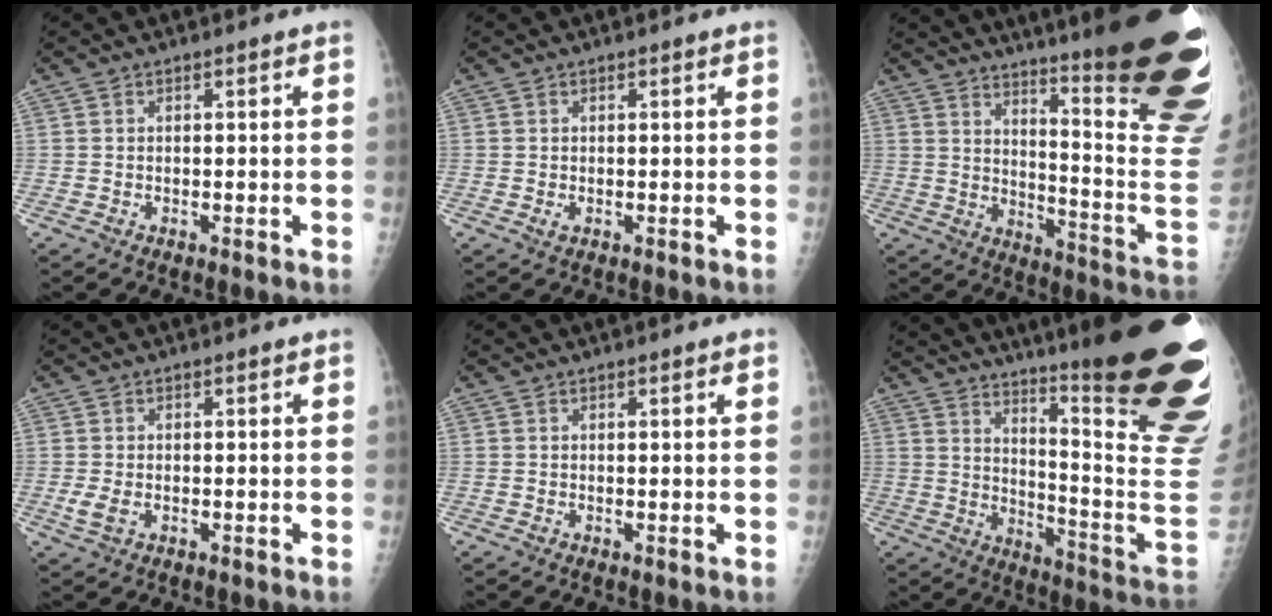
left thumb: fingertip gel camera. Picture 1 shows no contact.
{"total": 1.0, "force": [0.1, 0.6, 0.8], "torque": [-0.011, -0.001, 0.004]}
{"total": 32.7, "force": [20.6, 4.8, 24.9], "torque": [-0.223, -0.125, 0.277]}
{"total": 2.5, "force": [-0.2, 1.5, 2.0], "torque": [-0.049, -0.008, -0.002]}
{"total": 1.3, "force": [0.8, 0.2, 1.0], "torque": [-0.013, -0.002, 0.009]}
{"total": 33.9, "force": [20.1, 5.0, 26.9], "torque": [-0.249, -0.109, 0.282]}